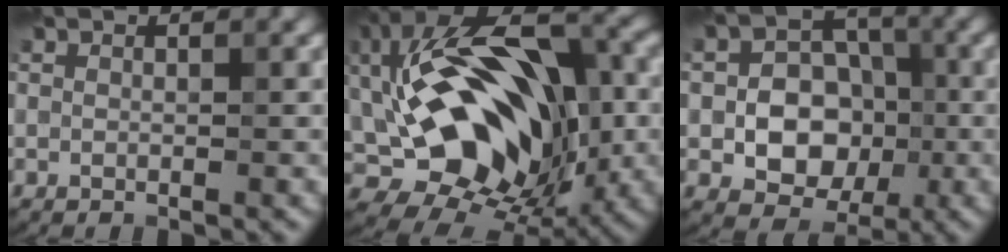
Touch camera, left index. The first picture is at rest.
{"total": 15.2, "force": [2.1, 8.7, 12.2], "torque": [-0.196, 0.005, 0.034]}
{"total": 6.9, "force": [-1.4, 5.4, 4.1], "torque": [-0.039, -0.001, -0.035]}